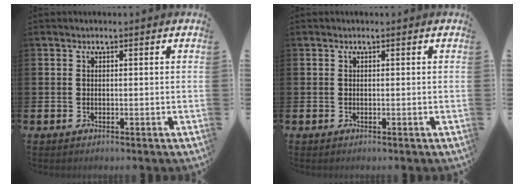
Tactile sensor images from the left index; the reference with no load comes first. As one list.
[{"total": 0.0}]